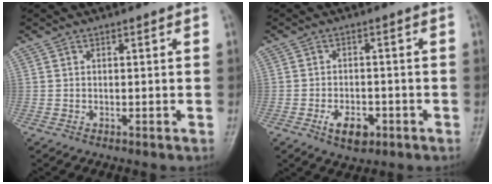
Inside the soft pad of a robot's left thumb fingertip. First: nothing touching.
{"total": 5.2, "force": [-2.3, 3.0, 3.5], "torque": [-0.050, 0.009, -0.033]}